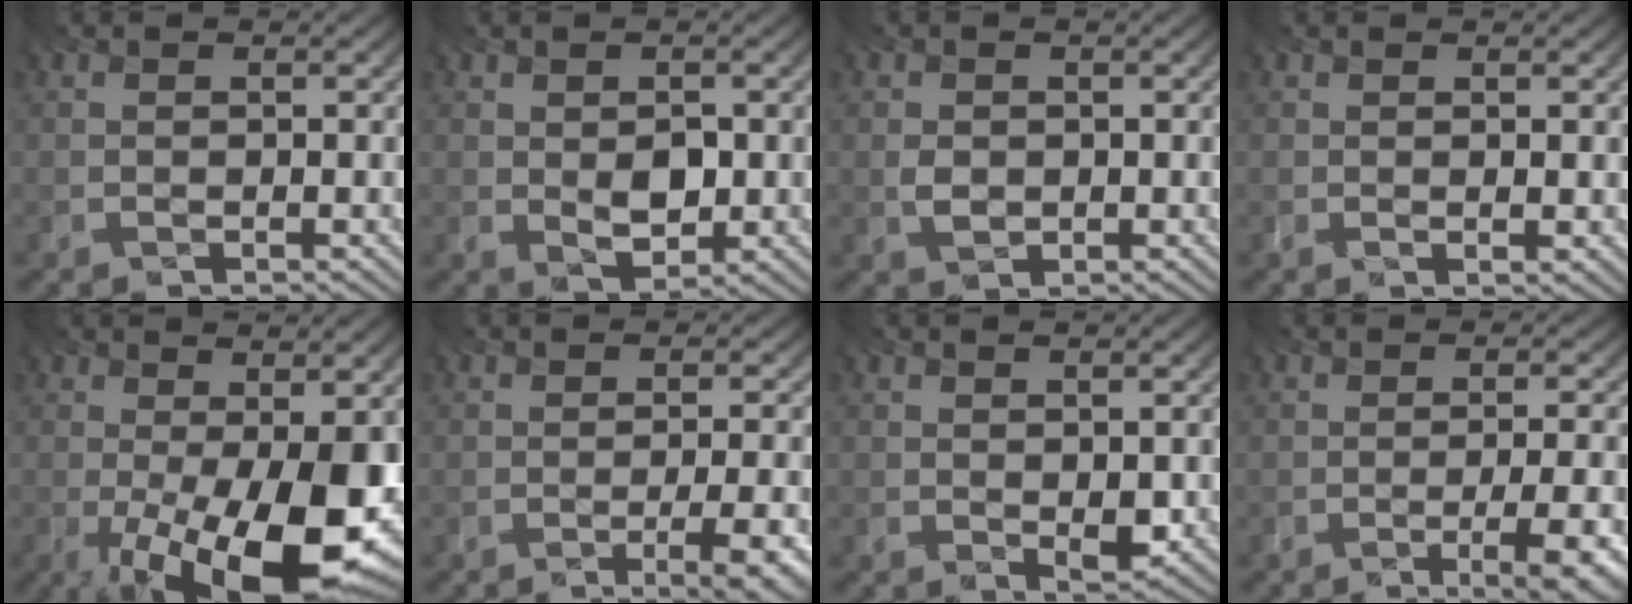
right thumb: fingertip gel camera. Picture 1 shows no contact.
{"total": 3.4, "force": [-0.5, 2.2, 2.6], "torque": [-0.048, -0.008, -0.009]}
{"total": 1.9, "force": [-0.5, 1.6, 0.9], "torque": [-0.021, -0.004, -0.013]}
{"total": 1.1, "force": [0.6, 0.1, 1.0], "torque": [-0.013, -0.001, 0.010]}
{"total": 15.3, "force": [-4.7, 5.2, 13.6], "torque": [-0.192, -0.015, -0.071]}
{"total": 5.8, "force": [-2.5, 1.0, 5.1], "torque": [-0.061, 0.000, -0.042]}
{"total": 2.5, "force": [0.0, 1.2, 2.2], "torque": [-0.037, -0.007, 0.001]}
{"total": 7.2, "force": [-2.9, 1.4, 6.4], "torque": [-0.073, 0.000, -0.047]}